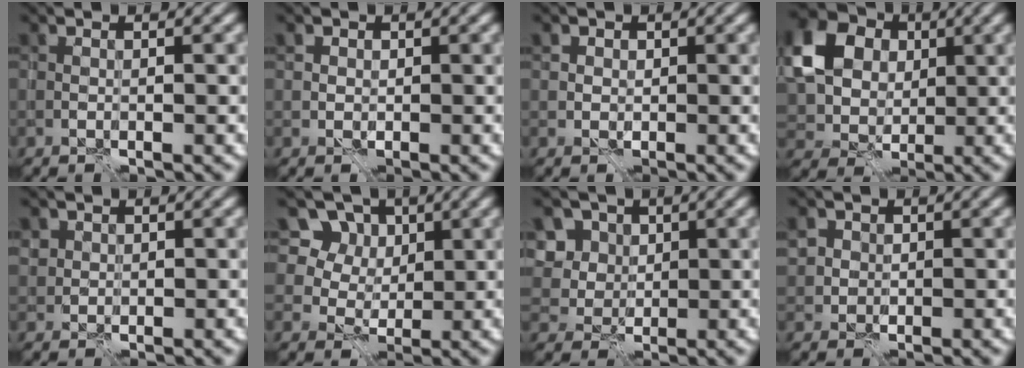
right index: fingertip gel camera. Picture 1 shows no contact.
{"total": 1.0, "force": [0.3, 1.0, 0.1], "torque": [0.002, 0.001, 0.006]}
{"total": 1.3, "force": [0.4, 1.2, 0.2], "torque": [0.001, 0.002, 0.007]}
{"total": 10.9, "force": [2.5, 9.0, 5.6], "torque": [-0.137, 0.024, 0.034]}
{"total": 1.2, "force": [0.7, 1.0, -0.1], "torque": [0.000, -0.002, 0.015]}
{"total": 10.4, "force": [5.5, 7.8, 4.0], "torque": [-0.089, 0.004, 0.092]}
{"total": 7.6, "force": [3.2, 6.2, 3.0], "torque": [-0.065, 0.015, 0.043]}
{"total": 2.2, "force": [0.6, 2.1, 0.5], "torque": [-0.012, -0.002, 0.012]}